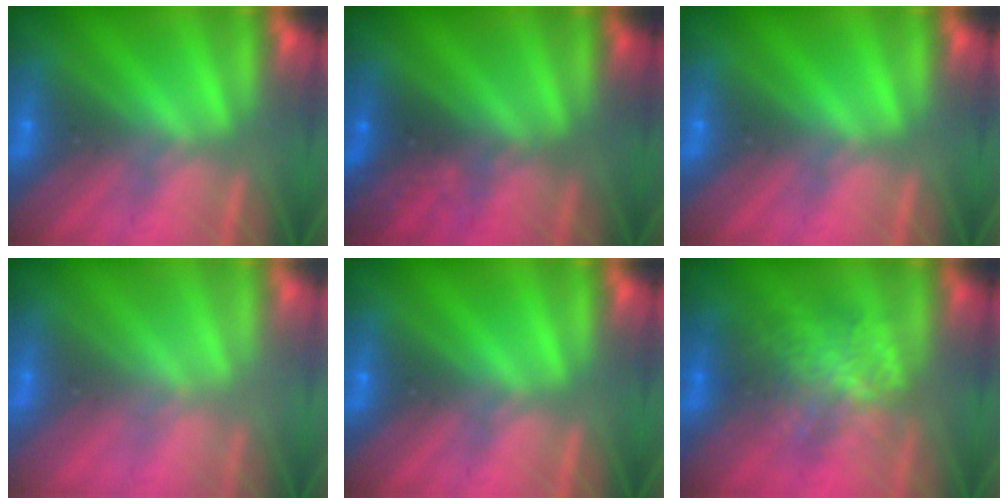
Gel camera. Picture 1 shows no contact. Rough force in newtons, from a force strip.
{"total": 2.6}
{"total": 0.0}
{"total": 2.5}
{"total": 0.0}
{"total": 2.2}